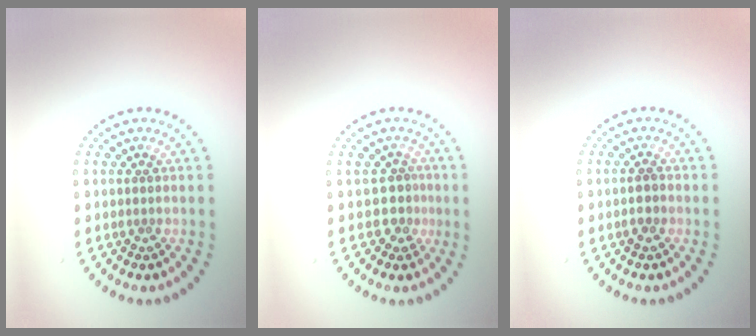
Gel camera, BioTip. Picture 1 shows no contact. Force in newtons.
{"total": 1.7, "press": 1.4, "slide": 1.0}
{"total": 1.3, "press": 1.2, "slide": 0.5}